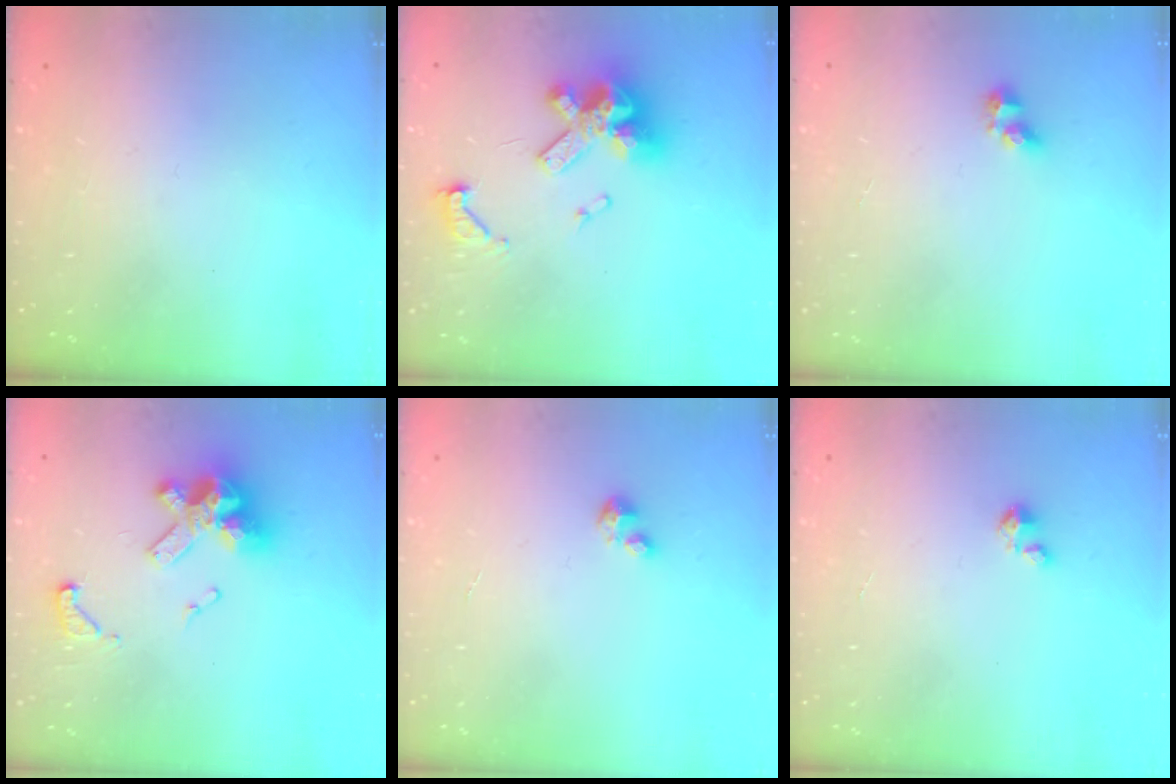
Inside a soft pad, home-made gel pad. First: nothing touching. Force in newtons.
{"total": 14.9, "press": 14.8, "slide": 1.6}
{"total": 4.4, "press": 4.3, "slide": 0.8}
{"total": 13.5, "press": 13.4, "slide": 1.8}
{"total": 2.0, "press": 2.0, "slide": 0.2}
{"total": 1.8, "press": 1.8, "slide": 0.1}